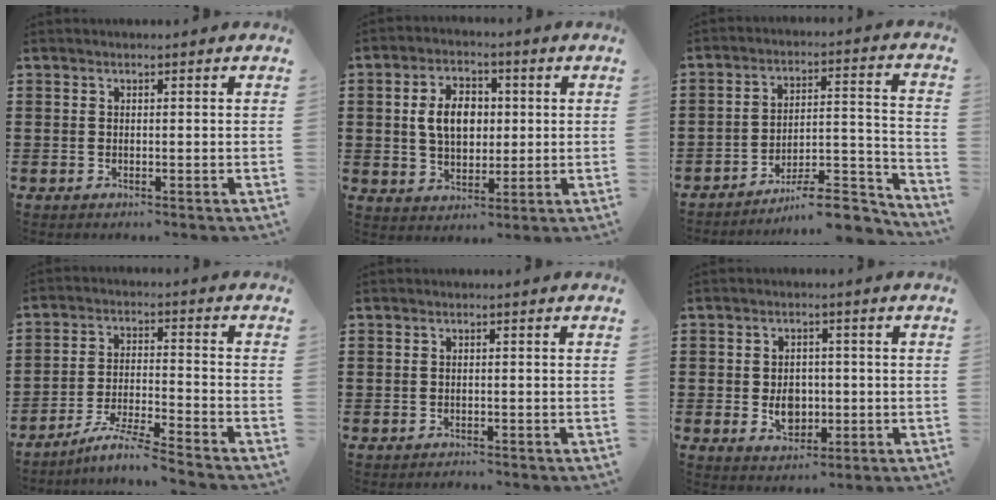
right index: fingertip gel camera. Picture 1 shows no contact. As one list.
[{"total": 7.0, "force": [0.8, 4.7, 5.0], "torque": [-0.107, 0.006, 0.003]}, {"total": 9.5, "force": [-8.2, 2.0, 4.3], "torque": [-0.052, 0.025, -0.152]}, {"total": 6.3, "force": [-5.6, -0.6, 2.7], "torque": [-0.057, -0.013, -0.109]}, {"total": 0.6, "force": [-0.6, 0.2, -0.1], "torque": [0.000, 0.003, -0.014]}, {"total": 4.6, "force": [-0.6, 3.5, 2.9], "torque": [-0.045, 0.001, -0.017]}]